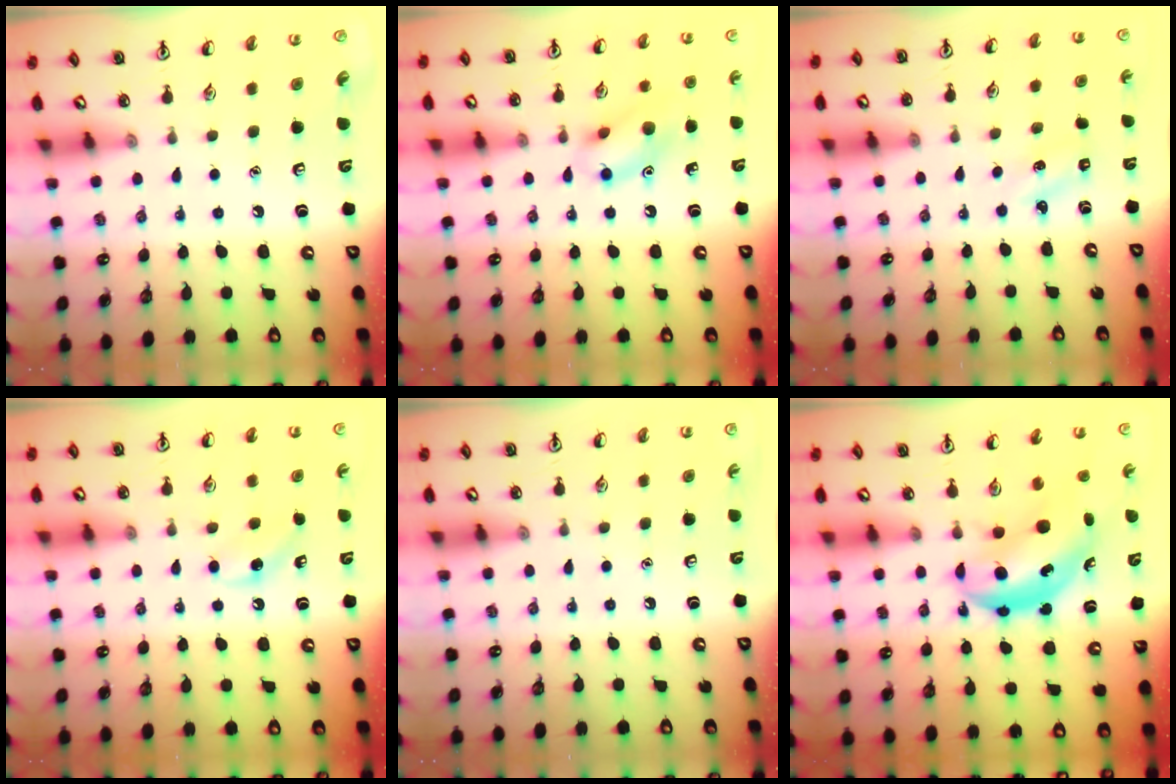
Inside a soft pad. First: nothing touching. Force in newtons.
{"total": 10.1, "press": 10.0, "slide": 1.2}
{"total": 1.4, "press": 1.3, "slide": 0.6}
{"total": 5.0, "press": 4.6, "slide": 1.9}
{"total": 0.0}
{"total": 6.1, "press": 6.0, "slide": 1.2}